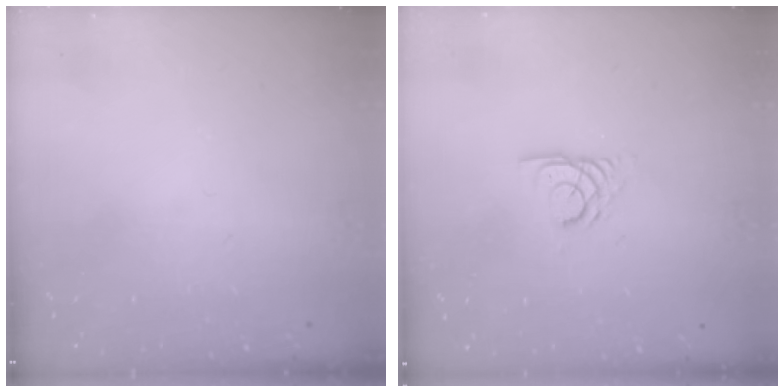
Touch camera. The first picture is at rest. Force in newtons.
{"total": 3.4, "press": 3.4, "slide": 0.2}